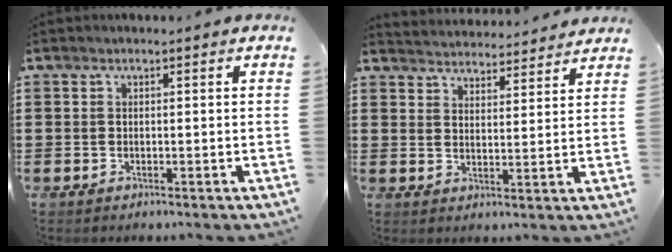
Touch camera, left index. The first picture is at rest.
{"total": 3.9, "force": [3.8, -0.1, -0.5], "torque": [-0.006, -0.023, 0.068]}